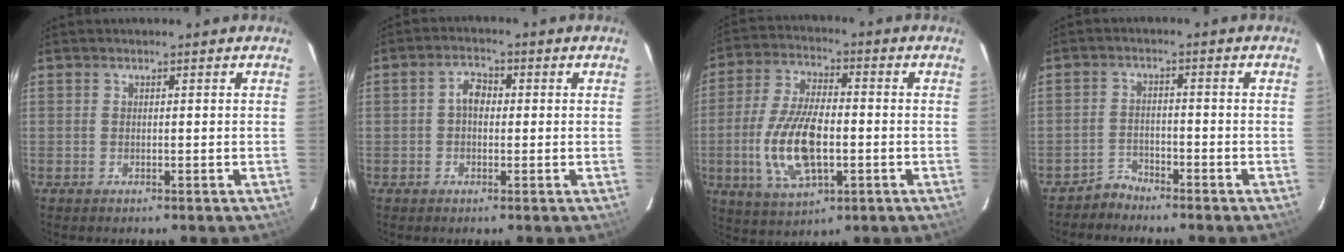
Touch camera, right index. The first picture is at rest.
{"total": 3.3, "force": [0.0, 2.4, 2.3], "torque": [-0.042, 0.014, -0.002]}
{"total": 14.7, "force": [-2.9, 6.6, 12.8], "torque": [-0.266, -0.005, -0.049]}
{"total": 2.9, "force": [-2.8, 0.9, -0.5], "torque": [0.009, 0.009, -0.053]}